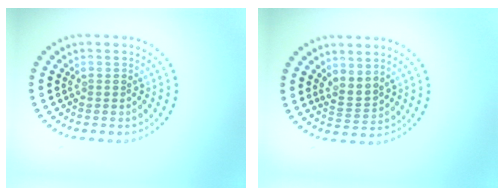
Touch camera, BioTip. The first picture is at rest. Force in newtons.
{"total": 2.0, "press": 1.6, "slide": 1.2}